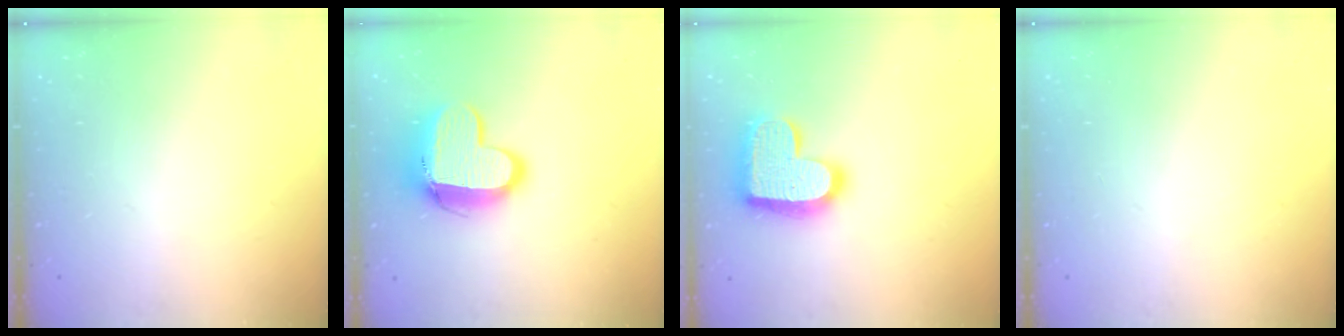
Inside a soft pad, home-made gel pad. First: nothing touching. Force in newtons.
{"total": 14.1, "press": 14.1, "slide": 1.1}
{"total": 17.7, "press": 17.7, "slide": 1.2}
{"total": 0.0}